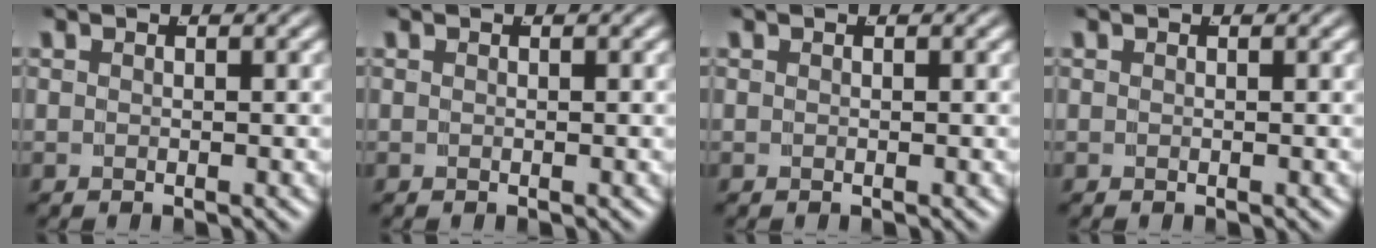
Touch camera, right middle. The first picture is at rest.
{"total": 0.0}
{"total": 0.0}
{"total": 0.0}